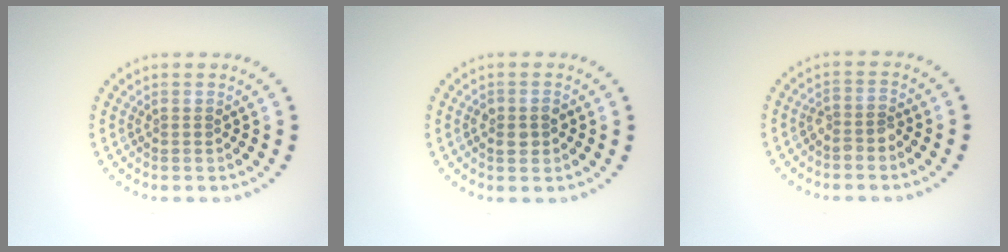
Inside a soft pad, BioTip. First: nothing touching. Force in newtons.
{"total": 1.6, "press": 1.5, "slide": 0.2}
{"total": 1.7, "press": 1.4, "slide": 1.0}